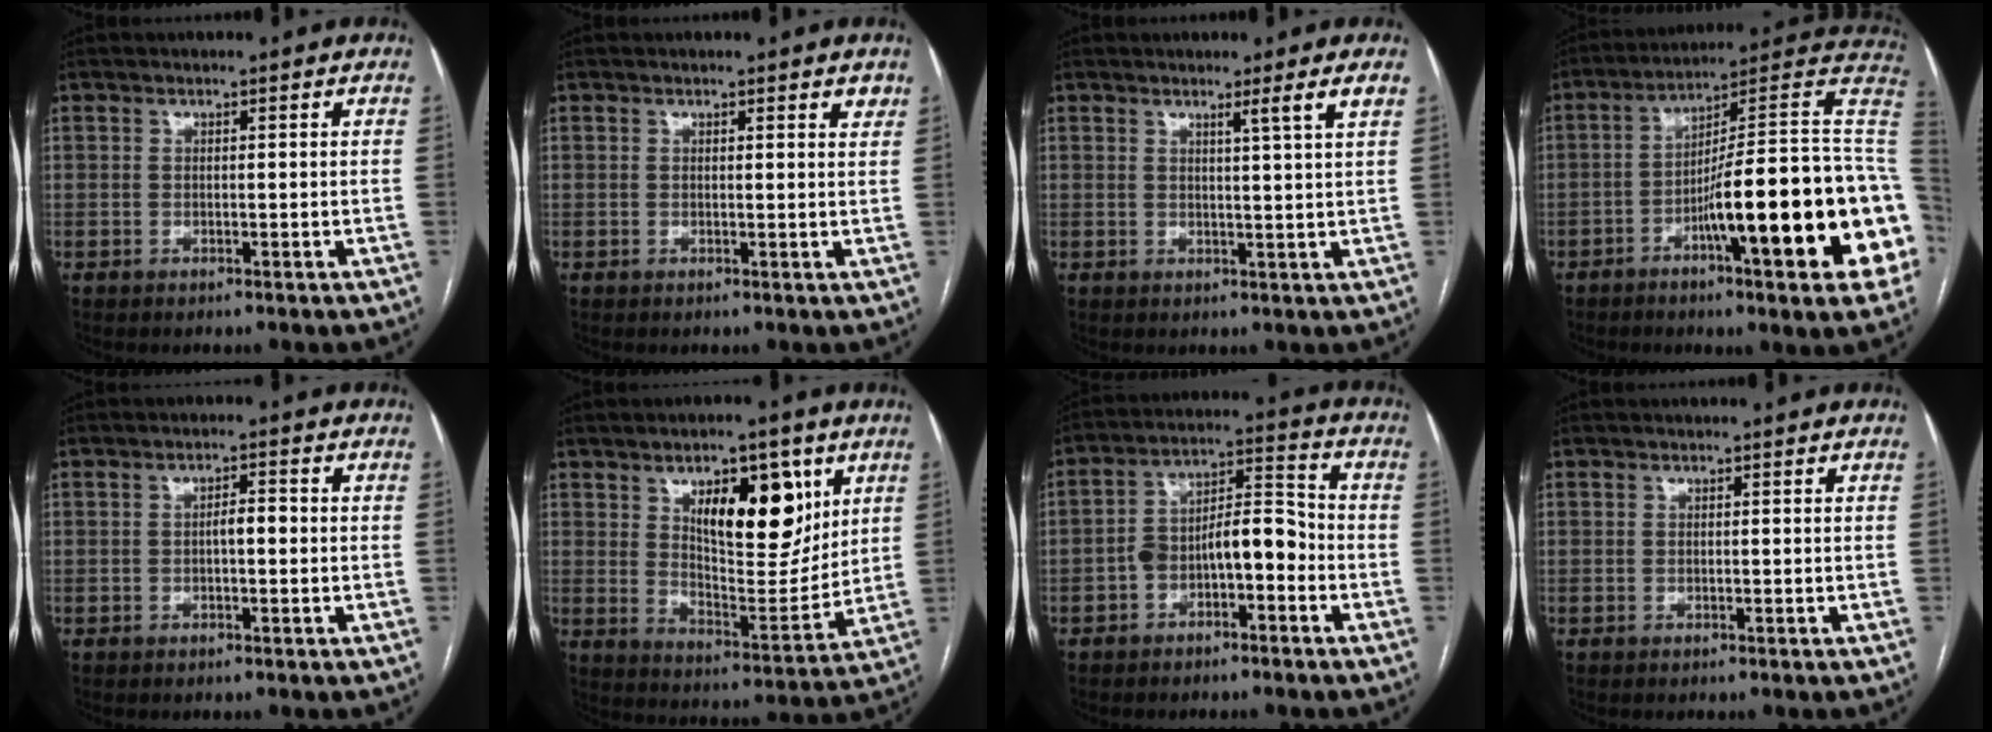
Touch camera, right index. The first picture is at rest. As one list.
[{"total": 1.7, "force": [1.4, 0.3, 0.9], "torque": [-0.013, -0.005, 0.011]}, {"total": 2.9, "force": [1.7, -1.2, 2.0], "torque": [-0.035, -0.015, 0.032]}, {"total": 24.6, "force": [-5.9, 1.5, 23.9], "torque": [-0.253, 0.012, -0.092]}, {"total": 2.2, "force": [-0.2, 0.7, 2.1], "torque": [-0.032, 0.006, -0.005]}, {"total": 14.7, "force": [6.5, 5.6, 12.0], "torque": [-0.173, -0.003, 0.112]}, {"total": 8.6, "force": [-3.1, 3.5, 7.2], "torque": [-0.125, 0.040, -0.050]}, {"total": 0.0}]